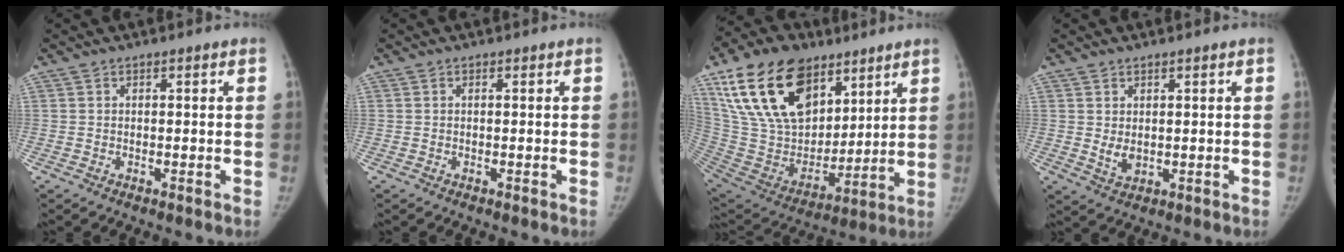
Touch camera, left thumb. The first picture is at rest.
{"total": 0.0}
{"total": 26.7, "force": [14.8, 15.9, 15.5], "torque": [-0.280, -0.029, 0.278]}
{"total": 2.9, "force": [0.6, 1.7, 2.3], "torque": [-0.033, -0.012, 0.020]}